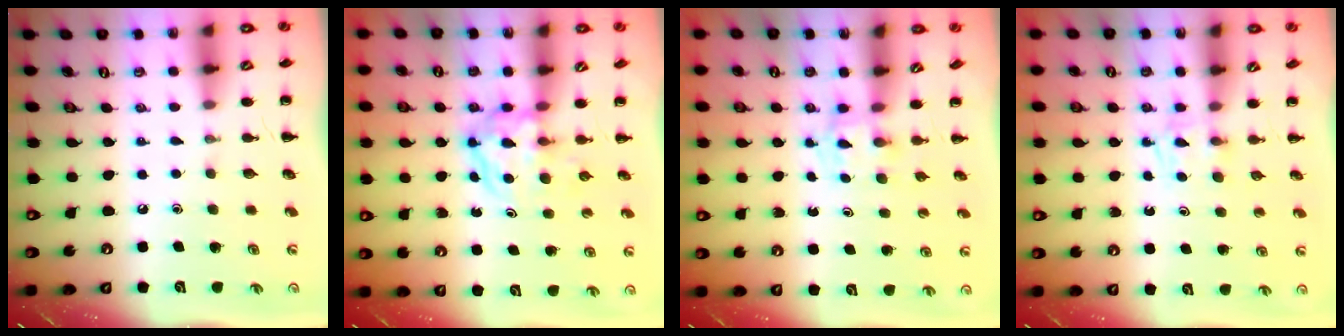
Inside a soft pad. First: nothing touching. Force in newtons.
{"total": 3.9, "press": 3.9, "slide": 0.5}
{"total": 2.4, "press": 2.2, "slide": 1.0}
{"total": 2.4, "press": 2.1, "slide": 1.1}